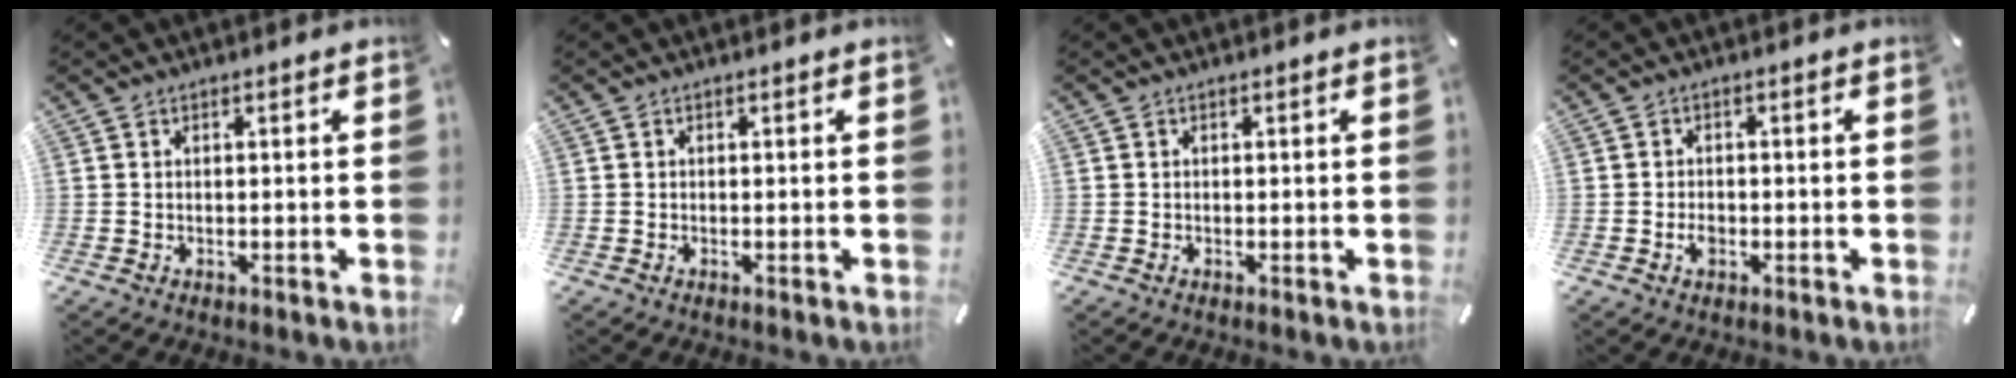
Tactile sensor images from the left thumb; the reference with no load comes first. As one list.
[{"total": 0.0}, {"total": 0.0}, {"total": 2.3, "force": [-0.8, 1.5, 1.4], "torque": [-0.034, 0.002, -0.018]}]